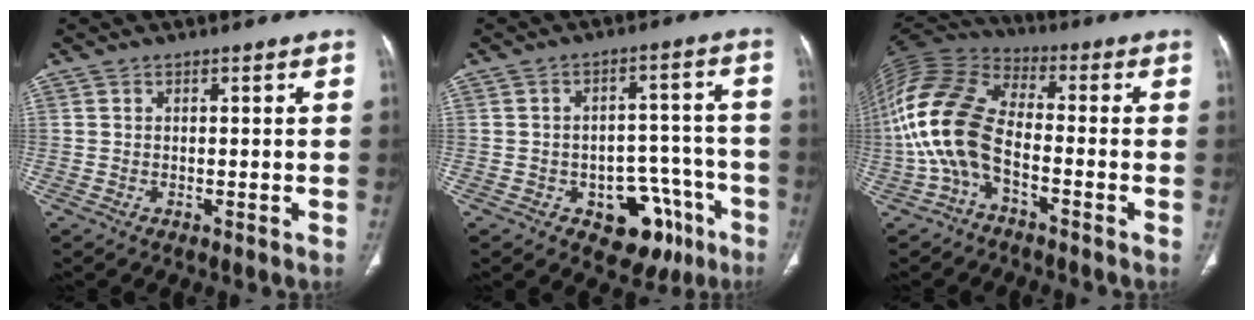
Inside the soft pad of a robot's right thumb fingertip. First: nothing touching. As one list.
[{"total": 12.2, "force": [-6.1, 7.7, 7.3], "torque": [-0.051, 0.049, -0.072]}, {"total": 15.8, "force": [-3.9, 8.5, 12.7], "torque": [-0.277, 0.050, -0.083]}]